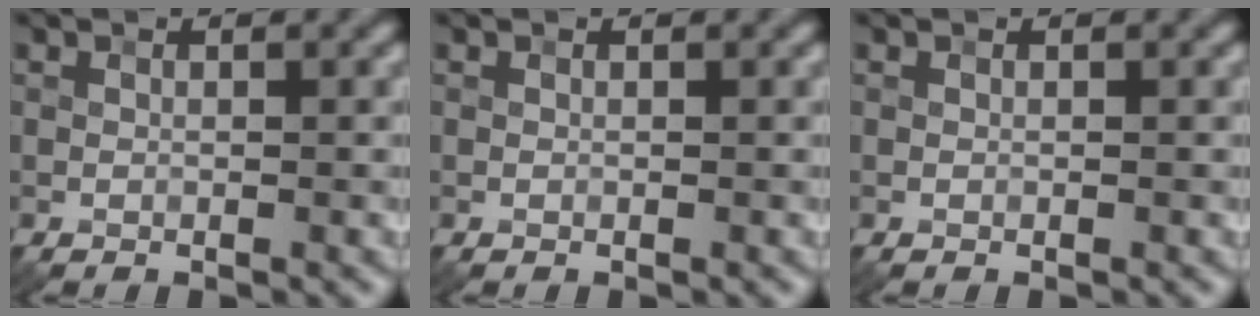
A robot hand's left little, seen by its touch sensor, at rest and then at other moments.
{"total": 0.0}
{"total": 0.0}